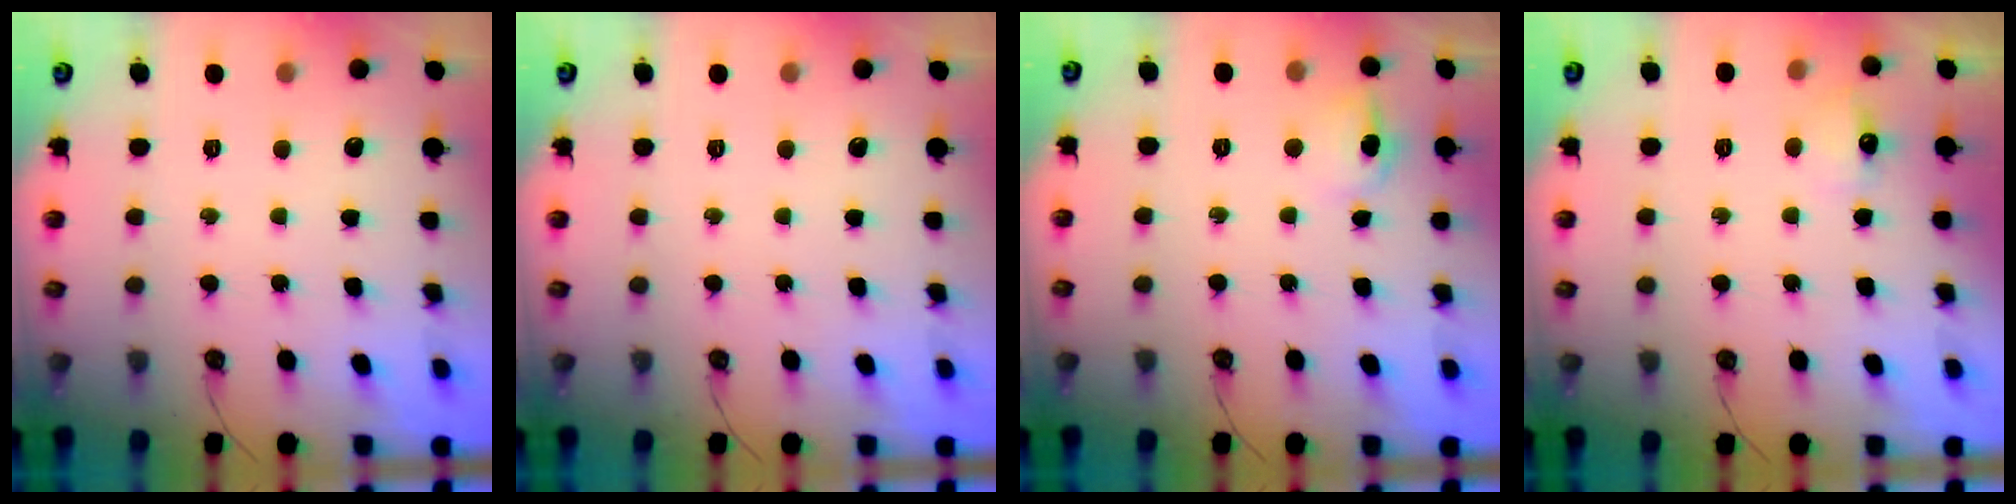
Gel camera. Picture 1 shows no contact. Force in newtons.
{"total": 0.0}
{"total": 5.3, "press": 5.1, "slide": 1.5}
{"total": 5.8, "press": 5.7, "slide": 0.9}